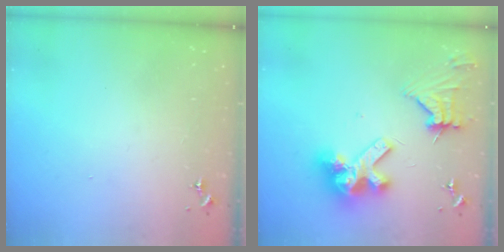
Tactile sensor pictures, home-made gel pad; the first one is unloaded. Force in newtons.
{"total": 15.6, "press": 15.4, "slide": 1.9}